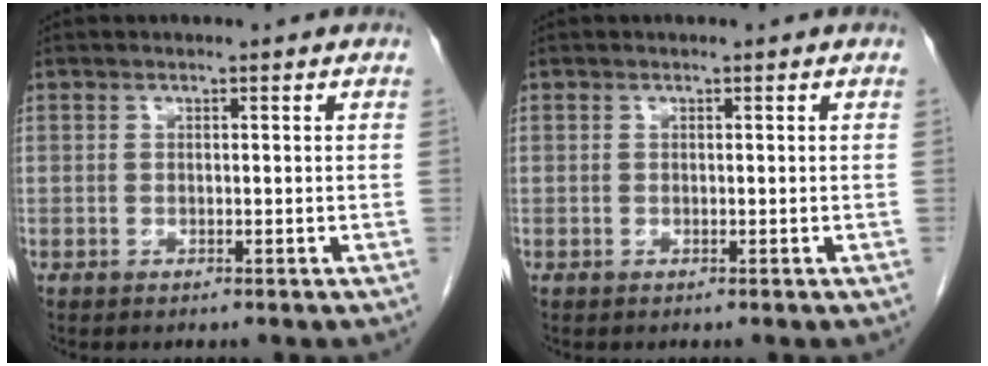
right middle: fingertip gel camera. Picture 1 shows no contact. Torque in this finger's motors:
{"motor_torque": [0.00, 0.00, 0.00, -0.01]}